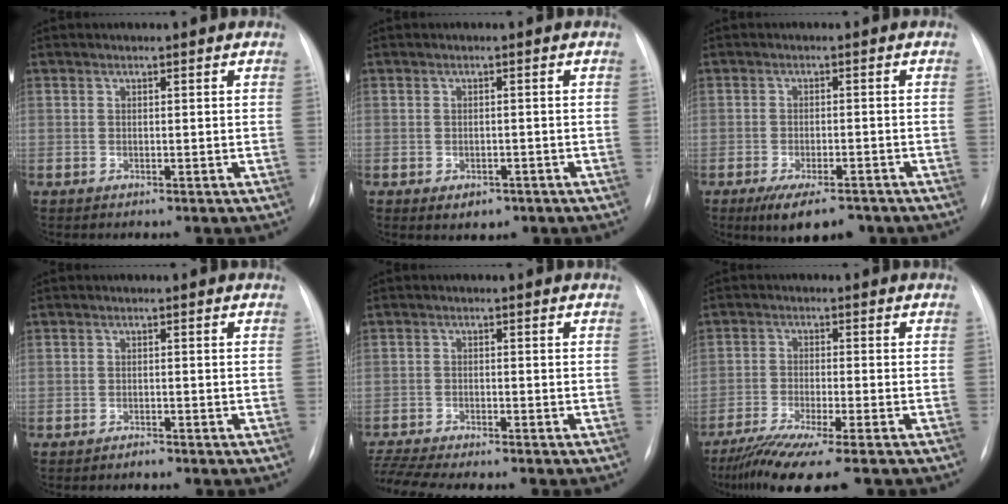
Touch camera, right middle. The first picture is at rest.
{"total": 2.7, "force": [-1.4, 1.8, 1.3], "torque": [-0.013, 0.001, -0.007]}
{"total": 7.5, "force": [-5.5, 2.5, 4.4], "torque": [-0.069, -0.010, -0.081]}
{"total": 0.9, "force": [-0.9, 0.2, 0.2], "torque": [-0.006, 0.000, -0.014]}
{"total": 9.0, "force": [-8.1, 0.5, 3.8], "torque": [-0.070, -0.009, -0.130]}
{"total": 10.3, "force": [-8.2, -0.3, 6.3], "torque": [-0.102, -0.033, -0.132]}